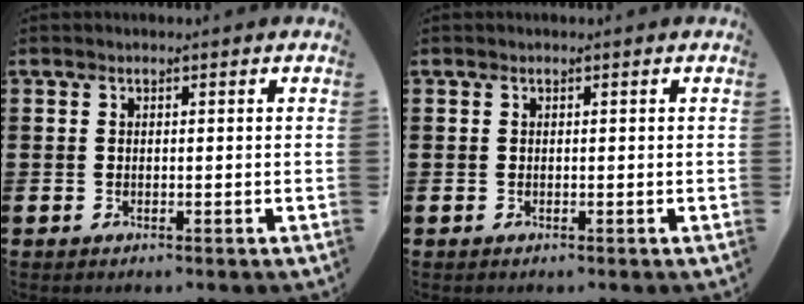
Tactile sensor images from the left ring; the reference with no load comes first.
{"total": 0.0}